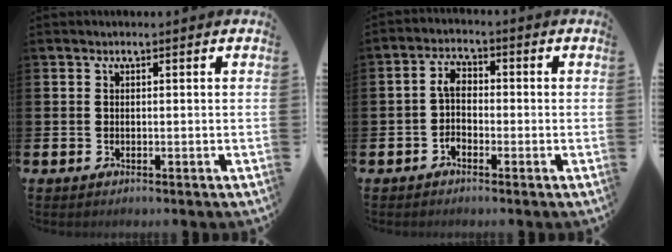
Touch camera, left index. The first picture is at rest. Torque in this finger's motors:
{"motor_torque": [0.64, 0.08, 0.27, 0.07]}